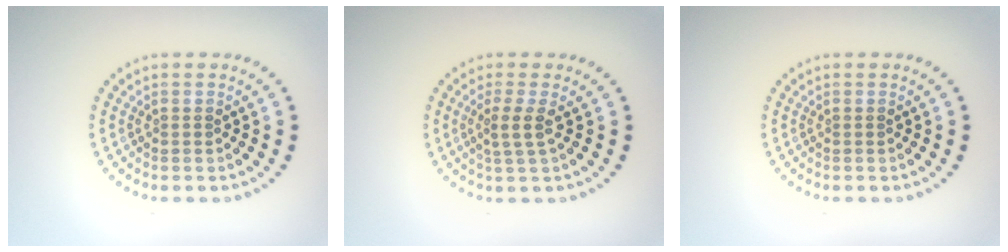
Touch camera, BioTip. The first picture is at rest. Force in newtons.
{"total": 1.9, "press": 1.4, "slide": 1.2}
{"total": 0.0}